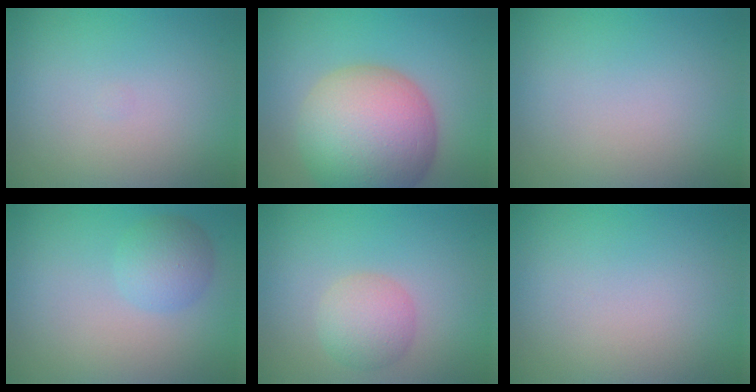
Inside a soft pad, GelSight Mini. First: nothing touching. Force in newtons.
{"total": 12.3, "press": 12.3, "slide": 1.0}
{"total": 0.0}
{"total": 2.7, "press": 2.7, "slide": 0.1}
{"total": 3.1, "press": 3.1, "slide": 0.1}
{"total": 0.0}